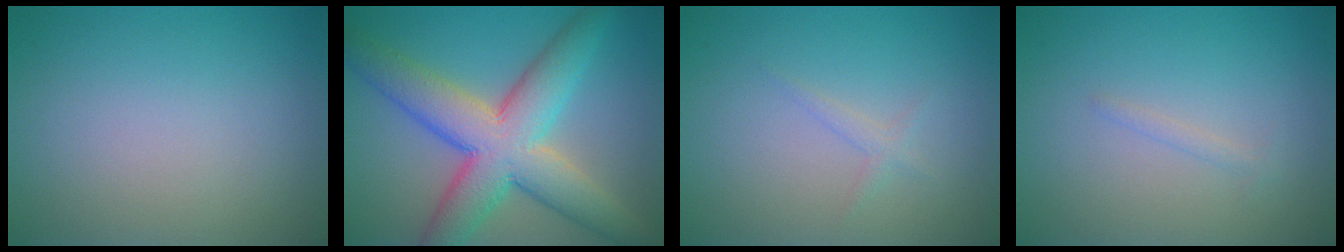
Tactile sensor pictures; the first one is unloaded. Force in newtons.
{"total": 9.7, "press": 9.7, "slide": 0.3}
{"total": 0.9, "press": 0.9, "slide": 0.1}
{"total": 0.7, "press": 0.7, "slide": 0.1}